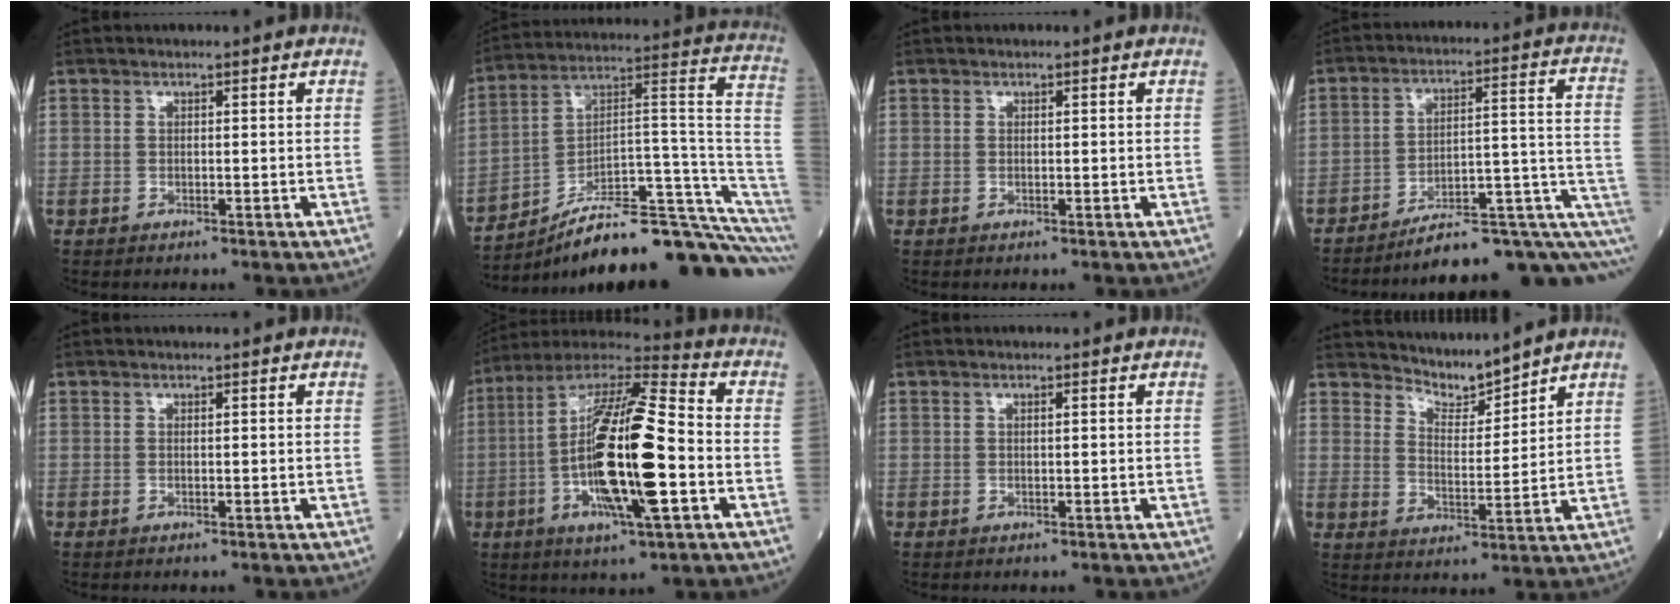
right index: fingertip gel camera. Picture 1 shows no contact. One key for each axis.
{"total": 24.1, "fx": -16.7, "fy": 2.3, "fz": 17.2, "tx": -0.167, "ty": 0.059, "tz": -0.253}
{"total": 0.0}
{"total": 15.5, "fx": -9.0, "fy": 3.6, "fz": 12.2, "tx": -0.107, "ty": 0.073, "tz": -0.119}
{"total": 0.0}
{"total": 21.1, "fx": -3.6, "fy": 3.5, "fz": 20.5, "tx": -0.407, "ty": -0.006, "tz": -0.067}
{"total": 0.5, "fx": 0.1, "fy": 0.1, "fz": 0.5, "tx": -0.016, "ty": 0.000, "tz": 0.003}
{"total": 4.8, "fx": 4.8, "fy": 0.0, "fz": -0.3, "tx": 0.001, "ty": -0.011, "tz": 0.096}